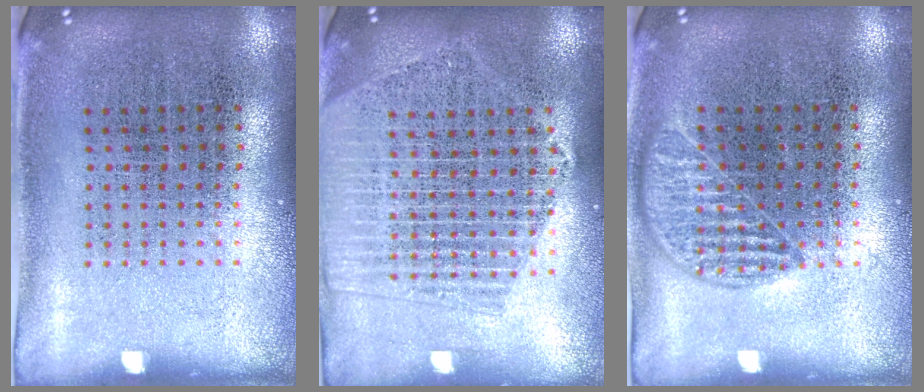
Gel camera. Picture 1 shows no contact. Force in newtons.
{"total": 2.0, "press": 1.8, "slide": 0.9}
{"total": 1.0, "press": 0.9, "slide": 0.4}